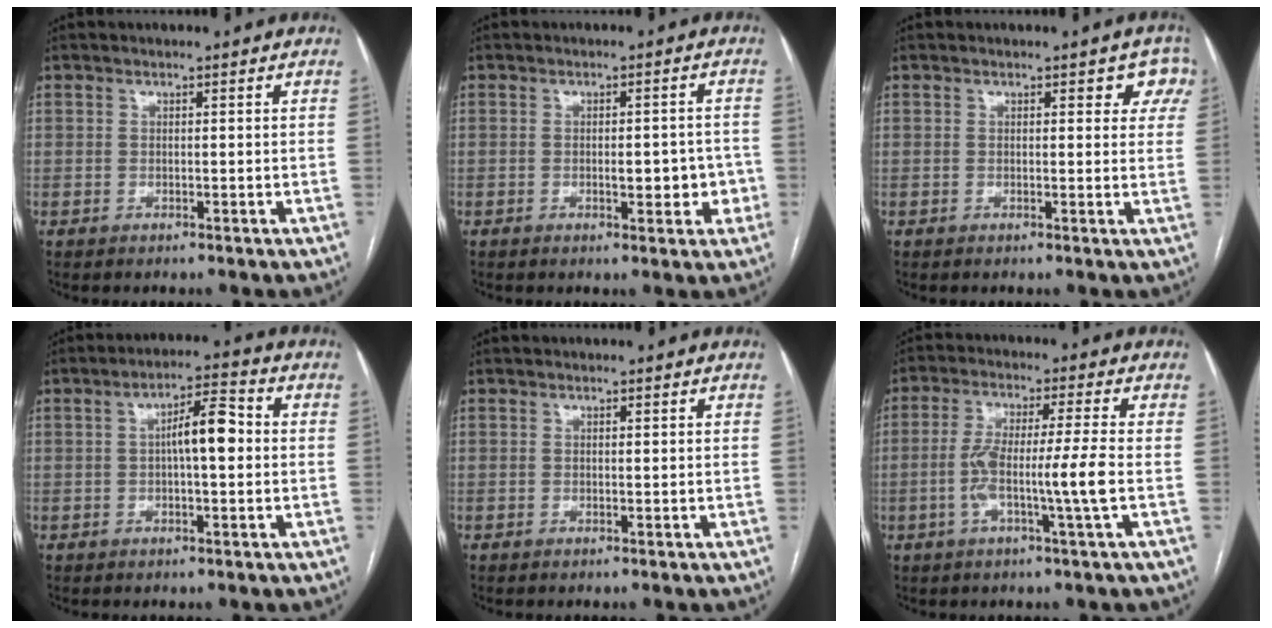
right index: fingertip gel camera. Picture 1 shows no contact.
{"total": 4.8, "force": [-1.1, 1.9, 4.3], "torque": [-0.052, 0.009, -0.010]}
{"total": 3.9, "force": [2.3, 2.1, 2.4], "torque": [-0.001, 0.006, 0.016]}
{"total": 6.8, "force": [0.4, 1.6, 6.6], "torque": [-0.111, 0.020, 0.005]}
{"total": 0.0}
{"total": 8.7, "force": [-1.8, -0.9, 8.5], "torque": [-0.164, 0.002, -0.035]}